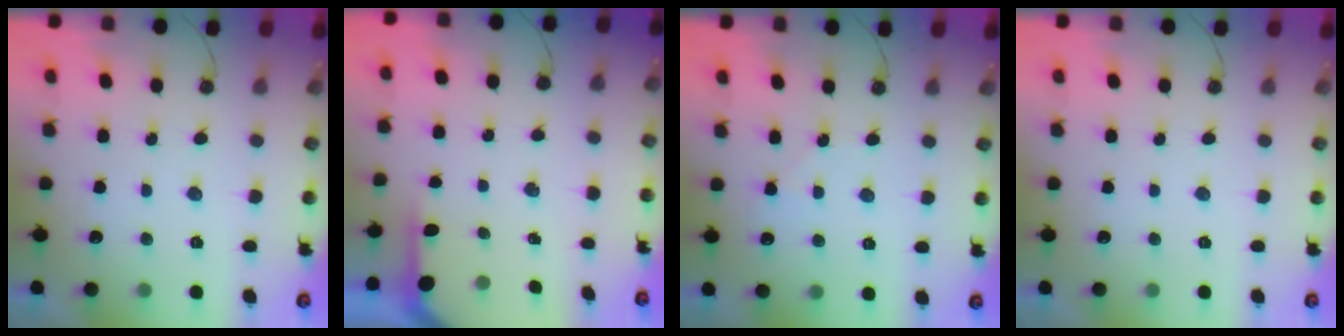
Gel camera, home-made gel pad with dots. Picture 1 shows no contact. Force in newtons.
{"total": 2.7, "press": 2.7, "slide": 0.2}
{"total": 5.7, "press": 5.7, "slide": 0.8}
{"total": 0.0}